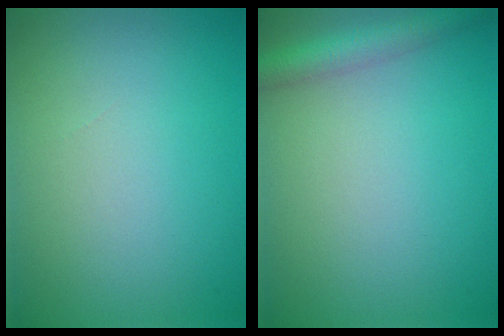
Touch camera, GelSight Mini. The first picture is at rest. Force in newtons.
{"total": 2.9, "press": 2.9, "slide": 0.1}